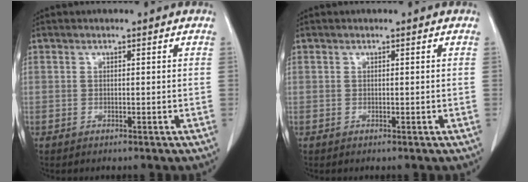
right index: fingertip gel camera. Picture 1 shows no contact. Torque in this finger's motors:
{"motor_torque": [0.01, 0.07, 0.06, 0.01]}